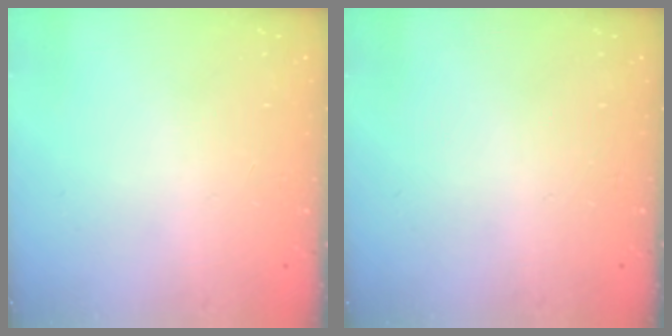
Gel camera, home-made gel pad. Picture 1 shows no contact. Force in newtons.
{"total": 0.0}